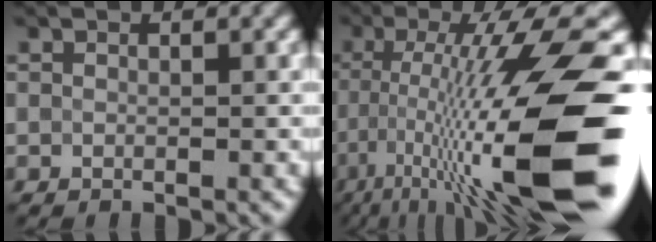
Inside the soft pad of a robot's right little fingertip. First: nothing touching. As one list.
[{"total": 16.2, "force": [-4.5, 3.7, 15.1], "torque": [-0.243, 0.010, -0.074]}]